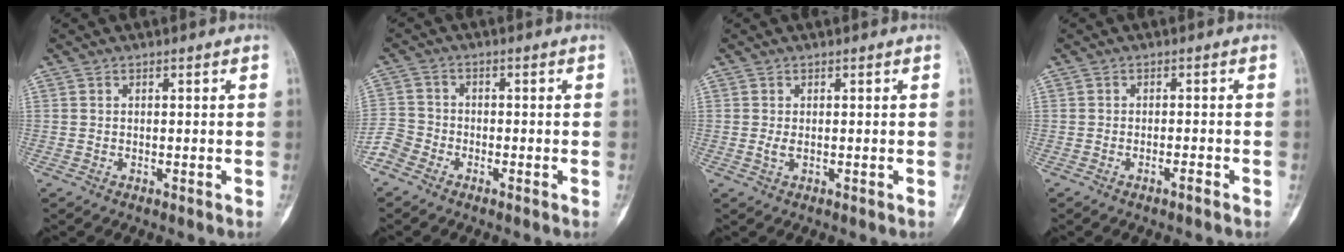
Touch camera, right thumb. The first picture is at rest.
{"total": 3.9, "force": [-3.0, 2.4, 0.7], "torque": [-0.008, 0.007, -0.073]}
{"total": 1.1, "force": [0.0, 0.5, 1.0], "torque": [-0.026, -0.004, 0.003]}
{"total": 1.5, "force": [-1.0, 0.2, 1.0], "torque": [-0.019, 0.007, -0.019]}